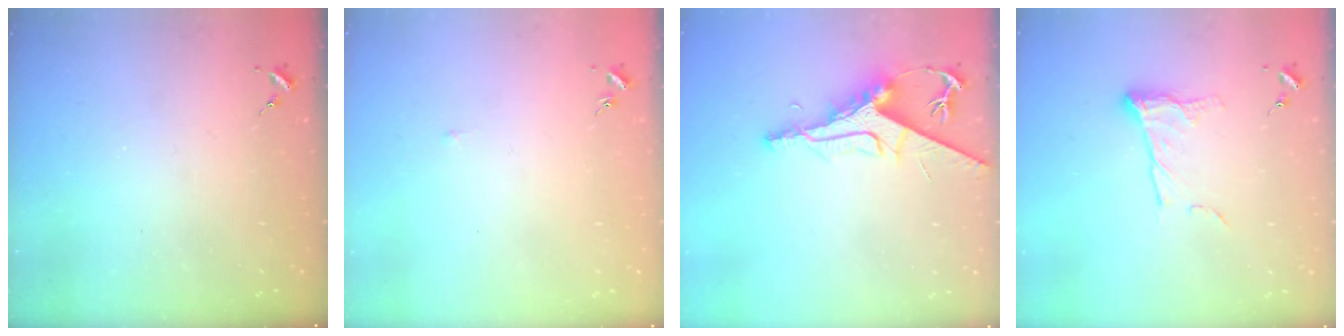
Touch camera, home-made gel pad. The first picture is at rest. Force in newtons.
{"total": 2.6, "press": 2.6, "slide": 0.3}
{"total": 10.1, "press": 10.1, "slide": 1.1}
{"total": 9.5, "press": 9.5, "slide": 0.5}